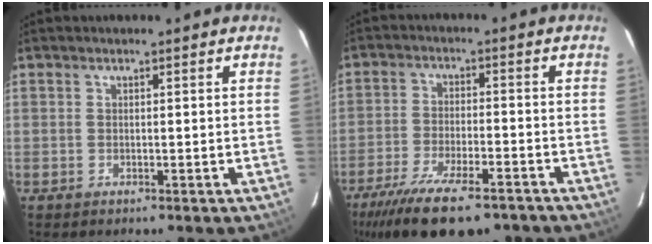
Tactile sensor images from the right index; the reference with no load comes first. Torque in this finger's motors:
{"motor_torque": [1.31, -0.83, 0.78, 0.17]}